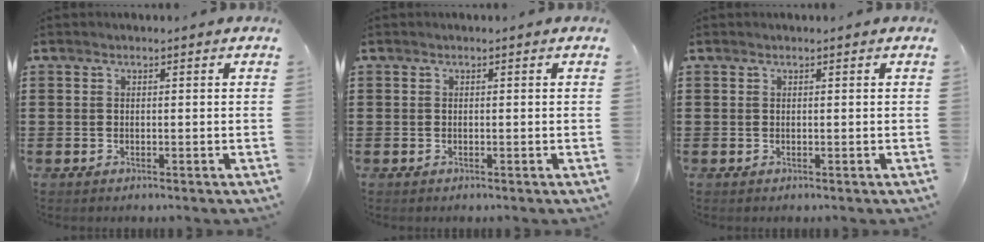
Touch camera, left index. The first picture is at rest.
{"total": 0.0}
{"total": 0.0}